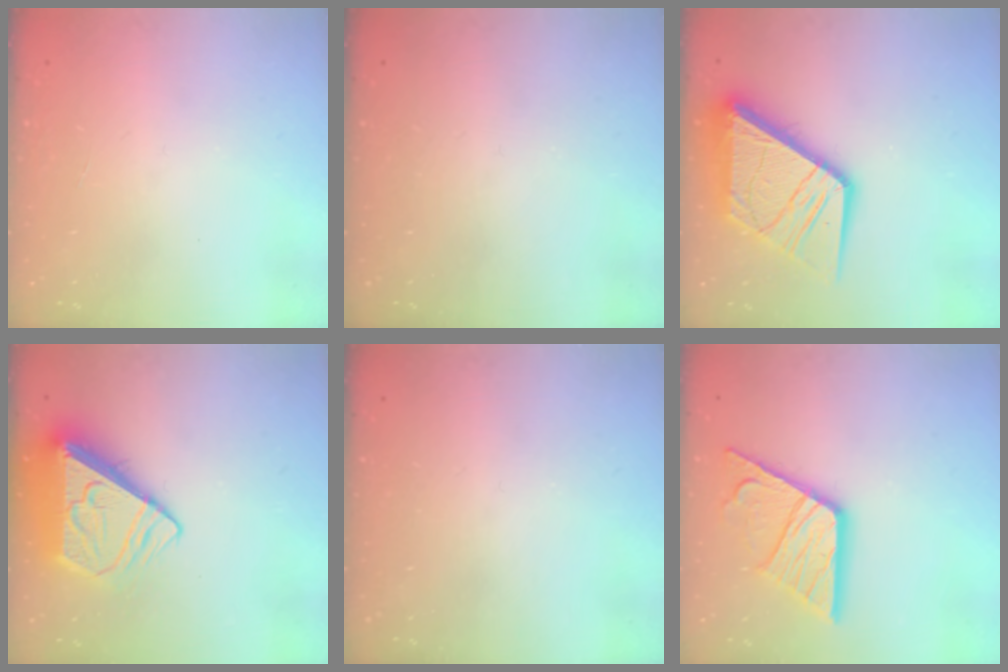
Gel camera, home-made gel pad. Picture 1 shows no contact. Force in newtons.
{"total": 0.0}
{"total": 19.2, "press": 19.1, "slide": 2.3}
{"total": 11.1, "press": 11.0, "slide": 1.3}
{"total": 0.0}
{"total": 17.3, "press": 17.2, "slide": 1.7}